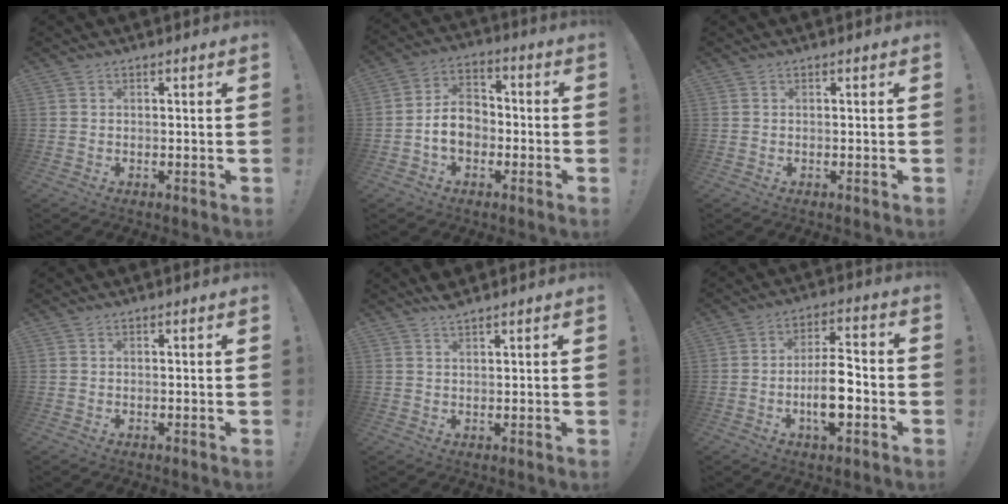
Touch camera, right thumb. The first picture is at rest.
{"total": 10.0, "force": [-1.9, 7.4, 6.4], "torque": [-0.106, 0.010, -0.033]}
{"total": 0.0}
{"total": 0.0}
{"total": 2.6, "force": [2.3, 0.2, 1.2], "torque": [-0.018, -0.016, 0.041]}
{"total": 11.1, "force": [-3.4, 4.2, 9.7], "torque": [-0.184, 0.013, -0.063]}